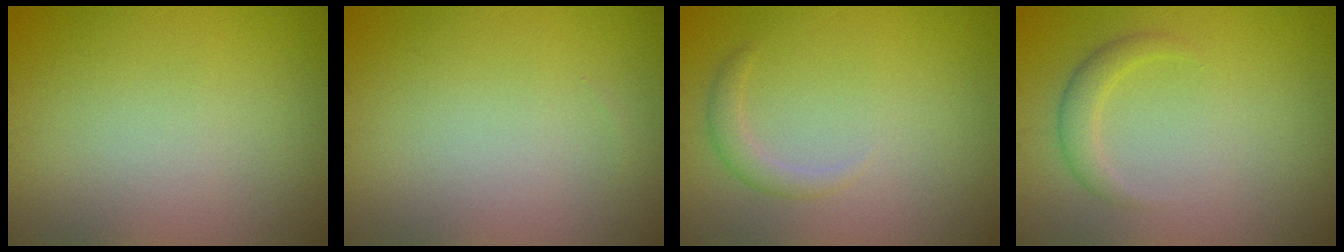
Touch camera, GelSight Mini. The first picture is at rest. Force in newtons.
{"total": 0.0}
{"total": 1.5, "press": 1.5, "slide": 0.1}
{"total": 1.8, "press": 1.8, "slide": 0.1}